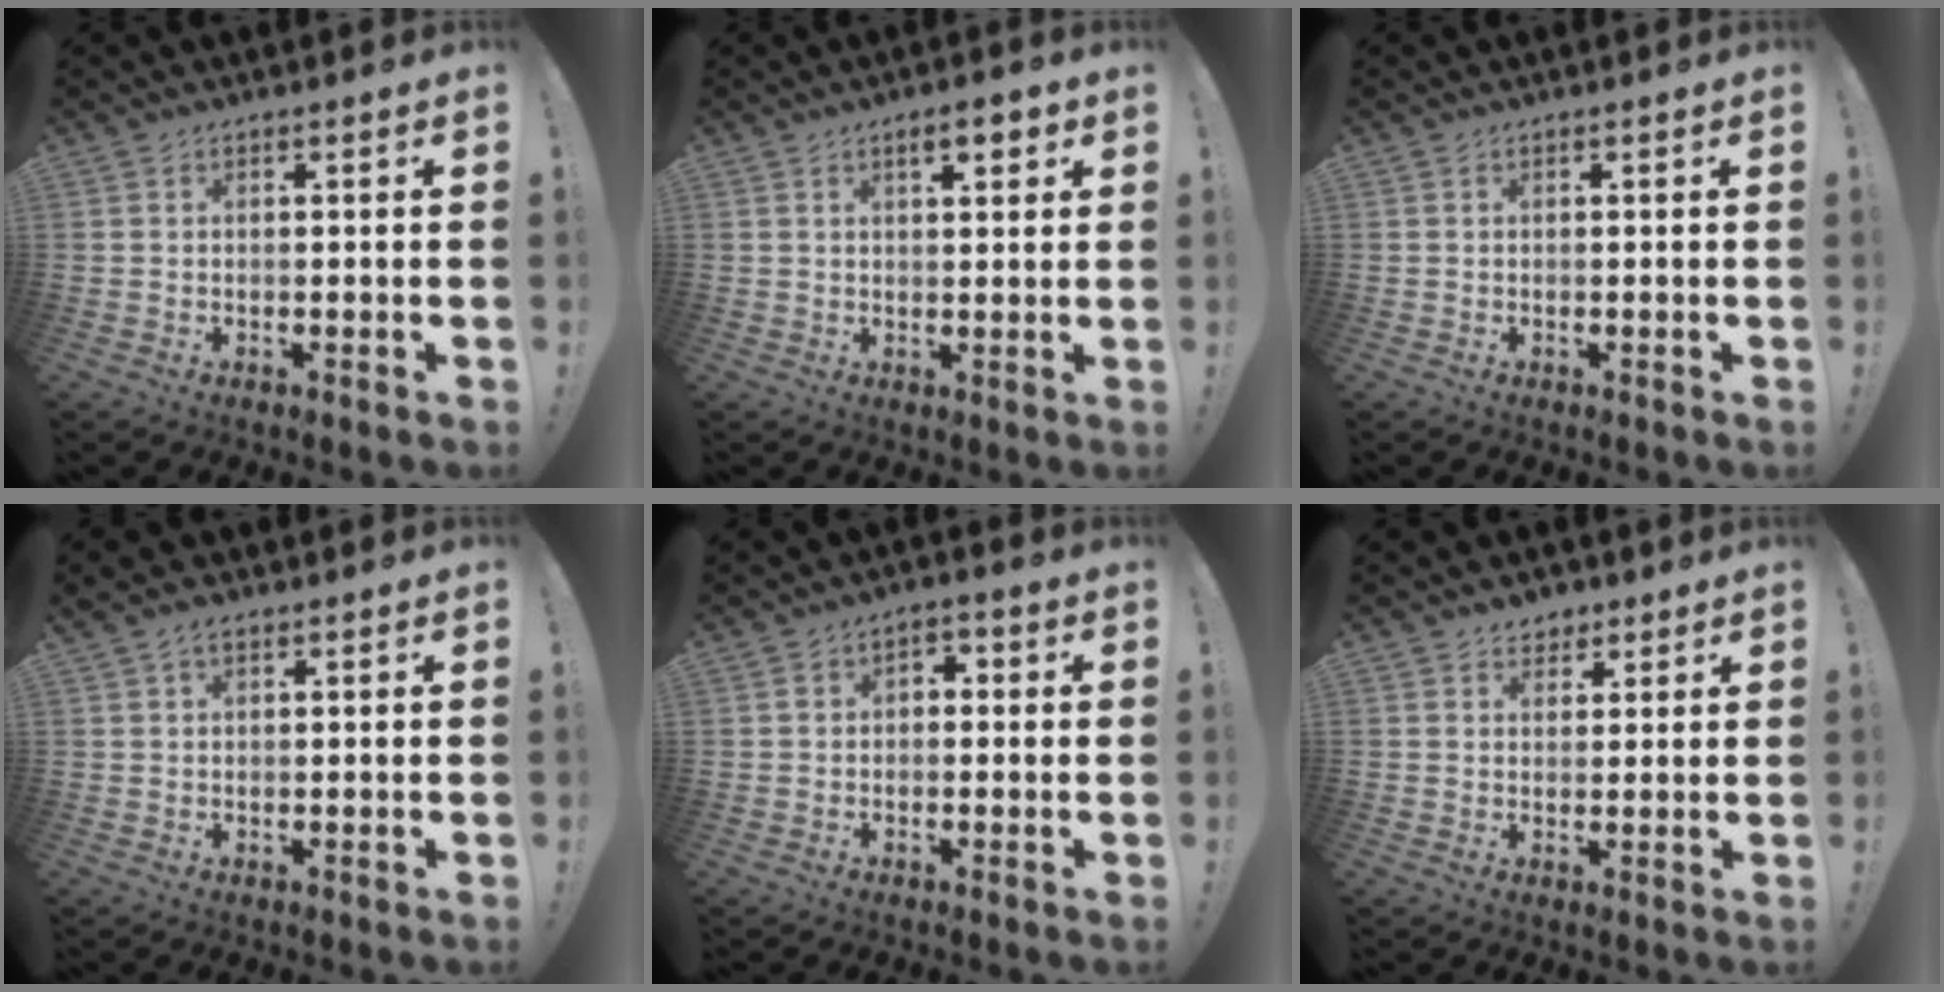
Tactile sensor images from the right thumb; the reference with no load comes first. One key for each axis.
{"total": 4.5, "fx": 2.5, "fy": 1.6, "fz": 3.4, "tx": -0.047, "ty": -0.005, "tz": 0.037}
{"total": 0.0}
{"total": 2.4, "fx": 1.5, "fy": 1.1, "fz": 1.5, "tx": -0.022, "ty": -0.001, "tz": 0.026}
{"total": 3.2, "fx": -0.9, "fy": 2.6, "fz": 1.6, "tx": -0.013, "ty": 0.010, "tz": -0.021}
{"total": 3.9, "fx": 2.6, "fy": 2.9, "fz": 0.5, "tx": 0.011, "ty": -0.016, "tz": 0.046}